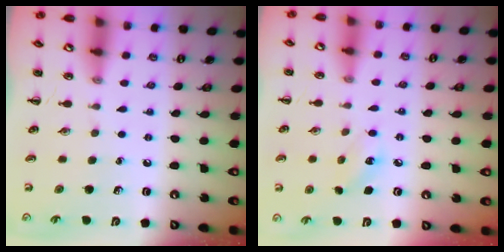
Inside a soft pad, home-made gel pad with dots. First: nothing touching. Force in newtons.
{"total": 6.9, "press": 6.6, "slide": 2.0}